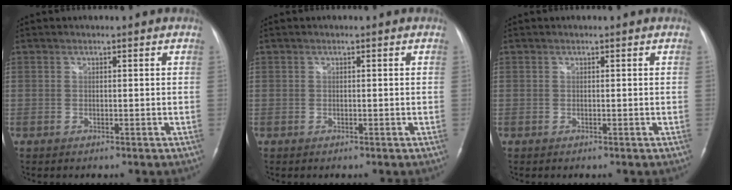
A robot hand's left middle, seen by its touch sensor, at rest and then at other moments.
{"total": 0.0}
{"total": 0.0}